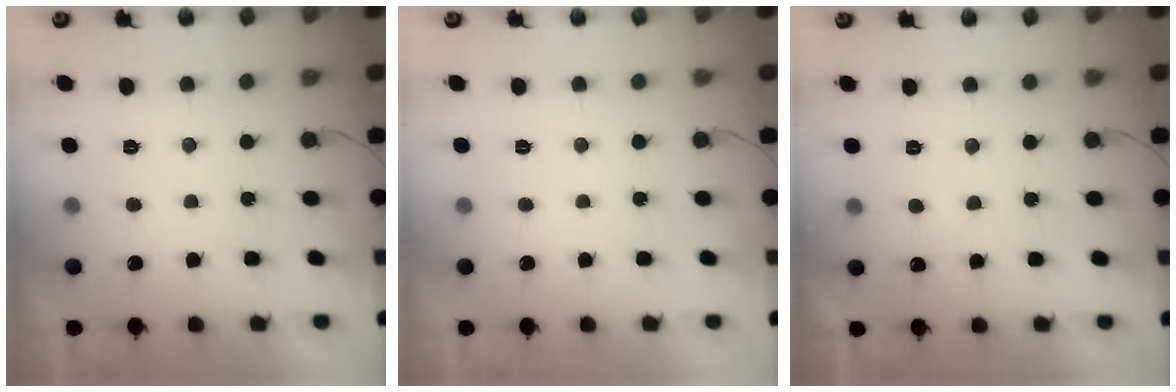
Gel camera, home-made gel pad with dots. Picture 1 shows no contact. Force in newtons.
{"total": 0.0}
{"total": 4.4, "press": 4.4, "slide": 0.3}